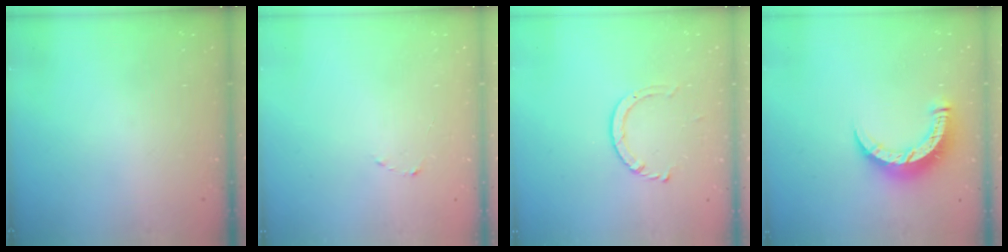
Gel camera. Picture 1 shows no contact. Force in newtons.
{"total": 1.5, "press": 1.5, "slide": 0.2}
{"total": 3.3, "press": 3.3, "slide": 0.4}
{"total": 8.6, "press": 8.6, "slide": 0.6}